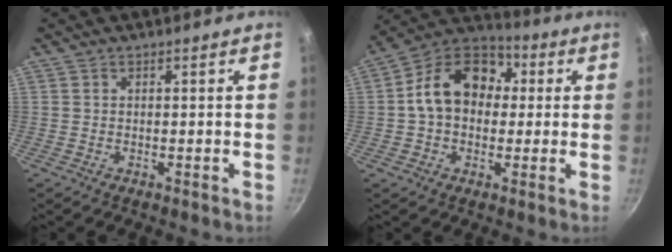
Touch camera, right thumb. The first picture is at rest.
{"total": 15.4, "force": [1.6, 11.7, 10.0], "torque": [-0.130, 0.036, 0.007]}